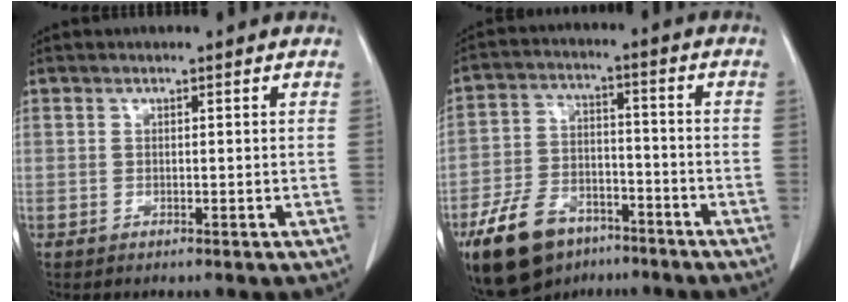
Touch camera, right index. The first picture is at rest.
{"total": 13.7, "force": [-9.2, 7.5, 6.8], "torque": [-0.134, 0.000, -0.157]}